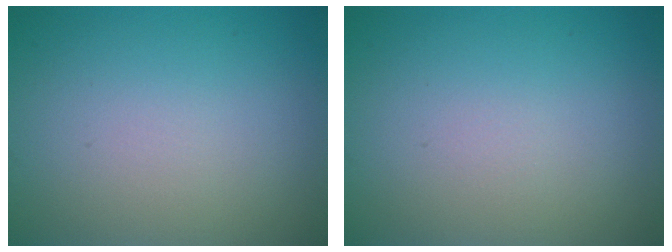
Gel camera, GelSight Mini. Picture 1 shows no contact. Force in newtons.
{"total": 0.0}